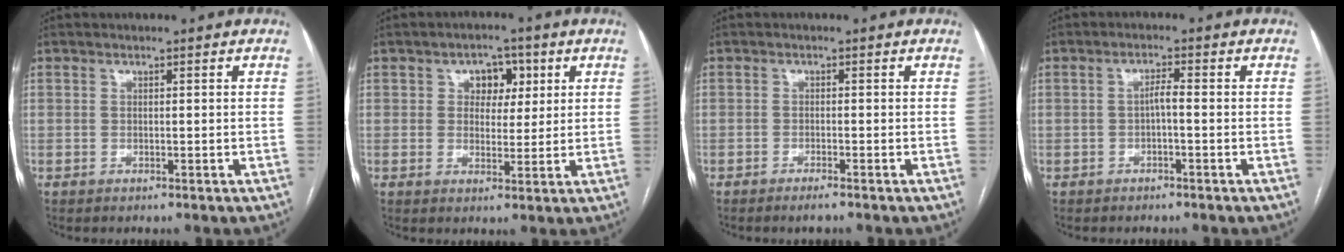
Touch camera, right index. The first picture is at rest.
{"total": 4.9, "force": [1.7, 3.5, 3.0], "torque": [-0.037, 0.014, 0.026]}
{"total": 1.7, "force": [-1.4, 0.0, 1.0], "torque": [-0.020, -0.002, -0.023]}
{"total": 1.9, "force": [-0.5, 0.3, 1.9], "torque": [-0.031, 0.005, -0.010]}